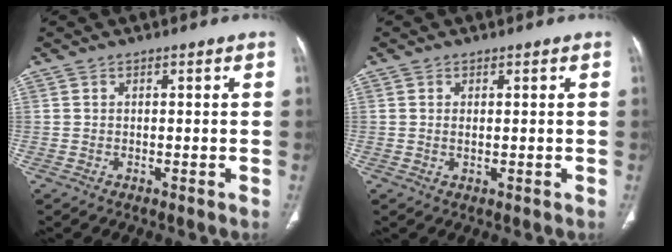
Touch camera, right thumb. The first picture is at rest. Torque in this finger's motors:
{"motor_torque": [-0.34, 0.39, -0.29, 0.16, 0.00]}